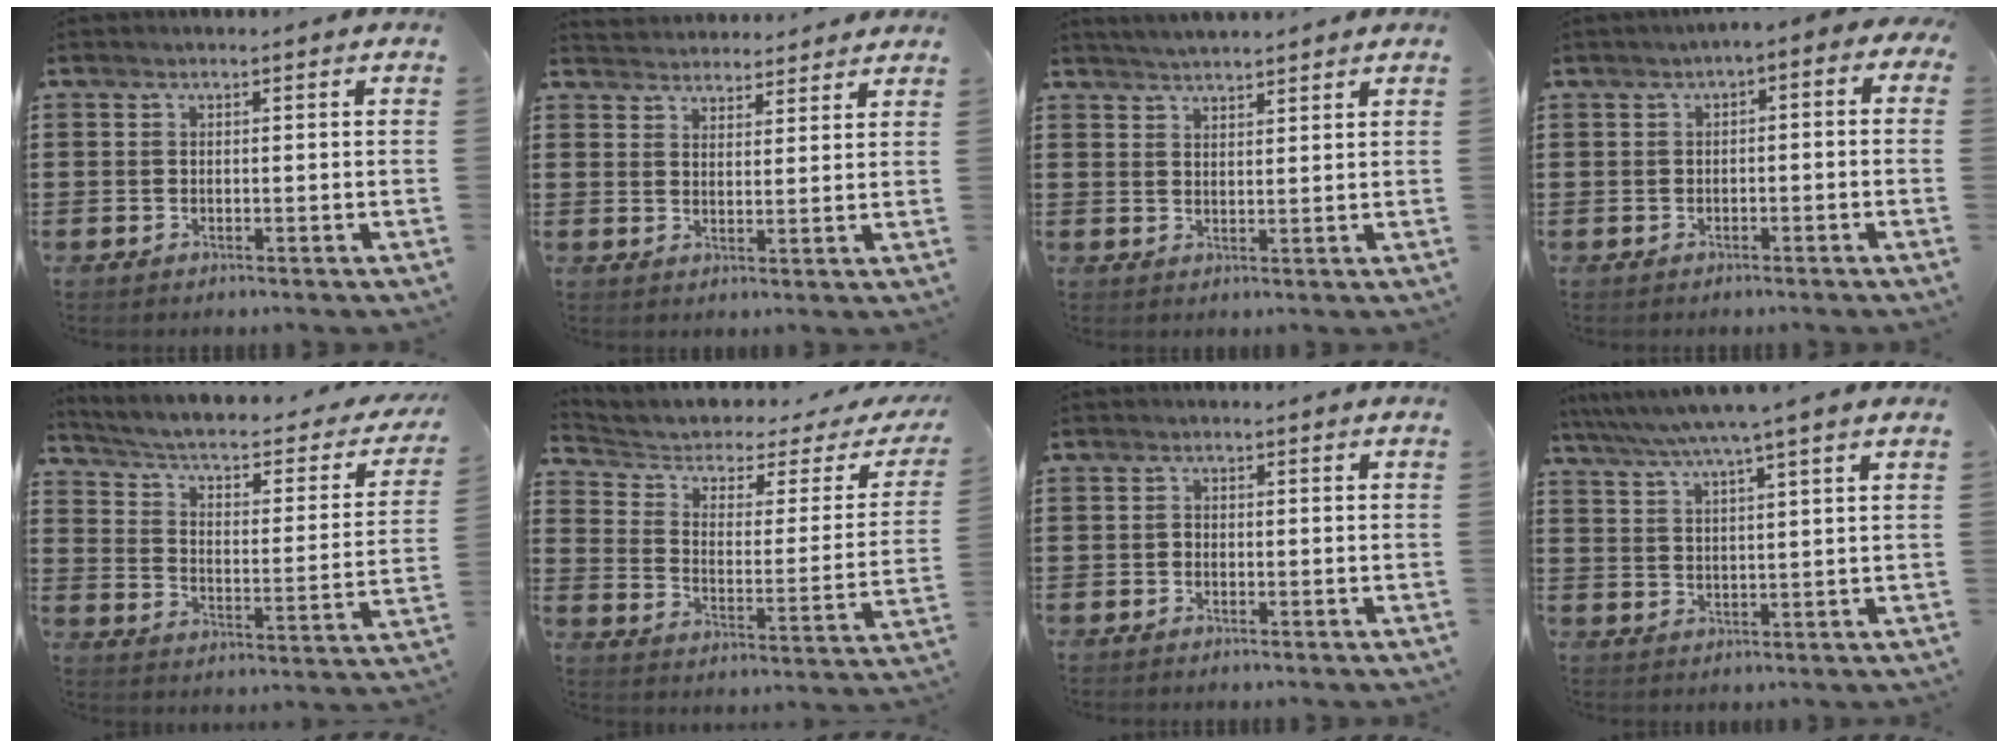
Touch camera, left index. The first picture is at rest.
{"total": 3.2, "force": [3.1, 0.3, -0.5], "torque": [-0.003, -0.013, 0.058]}
{"total": 2.7, "force": [2.7, -0.2, 0.2], "torque": [-0.010, -0.006, 0.050]}
{"total": 2.3, "force": [-1.9, 0.7, 1.0], "torque": [-0.022, 0.005, -0.043]}
{"total": 4.4, "force": [2.9, 0.9, 3.2], "torque": [-0.076, -0.027, 0.040]}
{"total": 3.1, "force": [1.6, 1.8, 2.0], "torque": [-0.056, -0.014, 0.017]}
{"total": 0.7, "force": [-0.5, 0.5, 0.2], "torque": [-0.007, 0.000, -0.009]}
{"total": 5.6, "force": [4.6, -0.7, 3.1], "torque": [-0.076, -0.020, 0.078]}